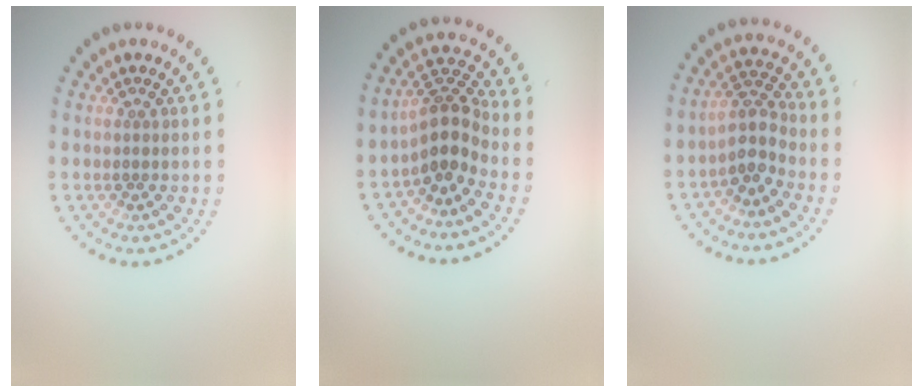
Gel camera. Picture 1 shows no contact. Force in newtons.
{"total": 3.7, "press": 2.8, "slide": 2.4}
{"total": 2.9, "press": 2.3, "slide": 1.8}